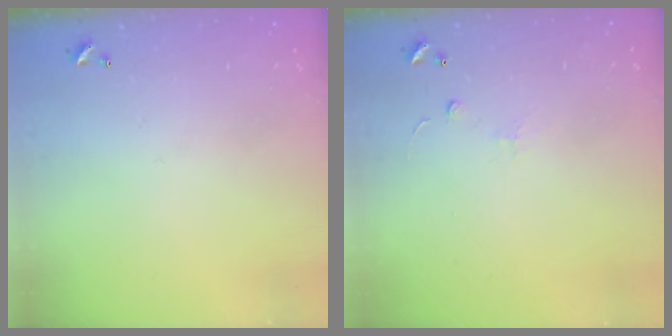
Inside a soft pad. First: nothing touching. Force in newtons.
{"total": 1.6, "press": 1.5, "slide": 0.4}